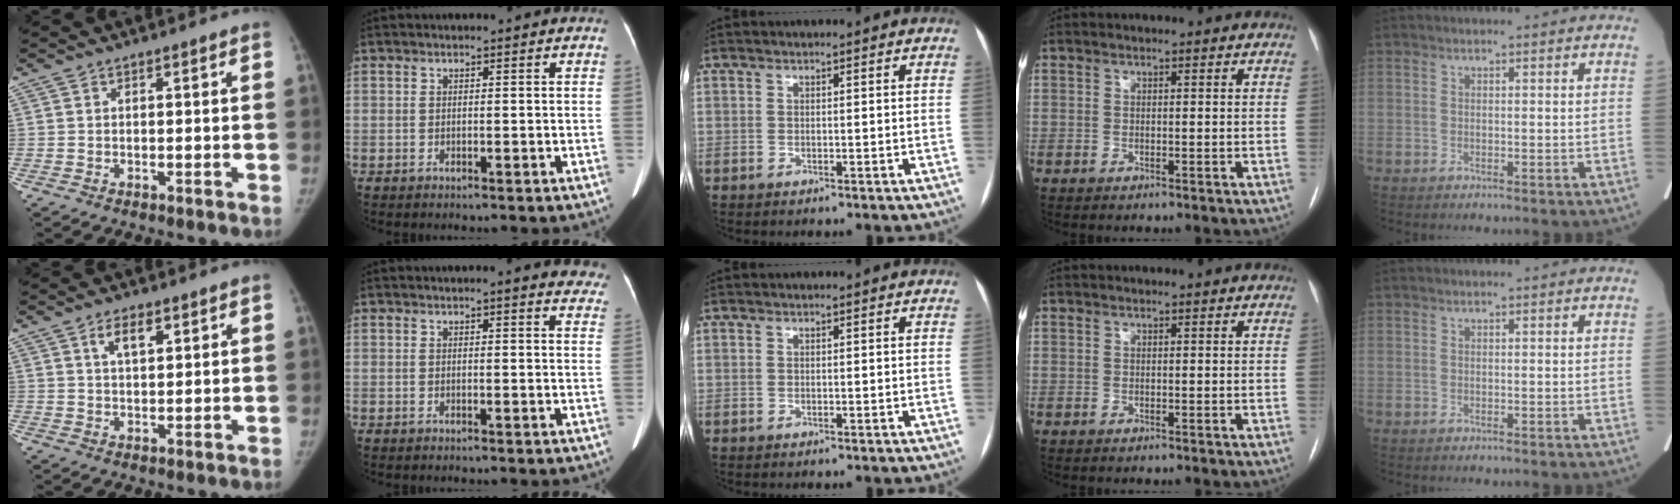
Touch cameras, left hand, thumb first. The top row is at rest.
{"thumb": {"total": 4.3, "force": [2.2, 2.0, 3.1], "torque": [-0.046, -0.009, 0.039]}, "index": {"total": 7.2, "force": [6.2, 1.5, 3.2], "torque": [-0.017, -0.007, 0.050]}}